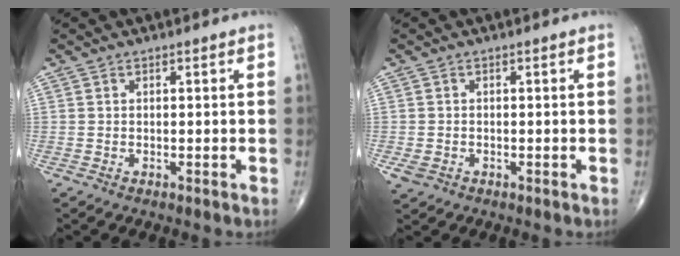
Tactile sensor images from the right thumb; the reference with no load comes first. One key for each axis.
{"total": 2.3, "fx": -0.9, "fy": 1.8, "fz": 1.1, "tx": -0.020, "ty": 0.003, "tz": -0.010}